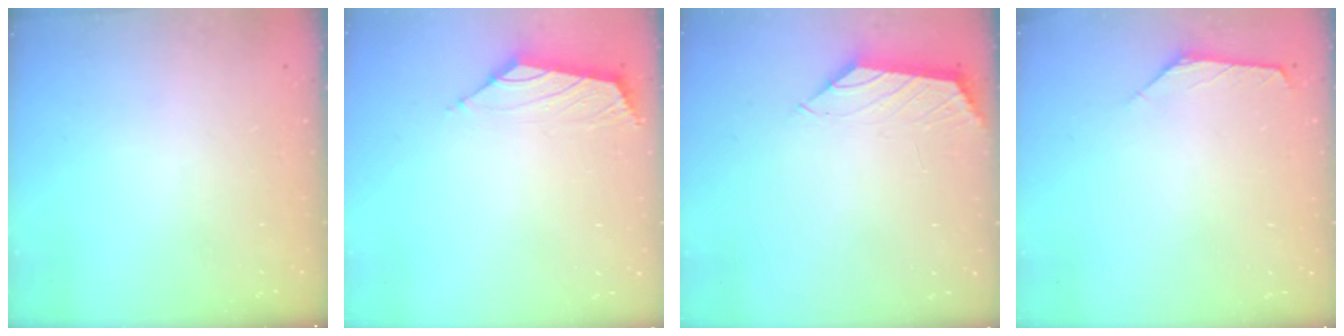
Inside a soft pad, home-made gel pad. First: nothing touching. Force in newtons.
{"total": 1.7, "press": 1.6, "slide": 0.7}
{"total": 0.9, "press": 0.8, "slide": 0.4}
{"total": 1.7, "press": 1.7, "slide": 0.4}